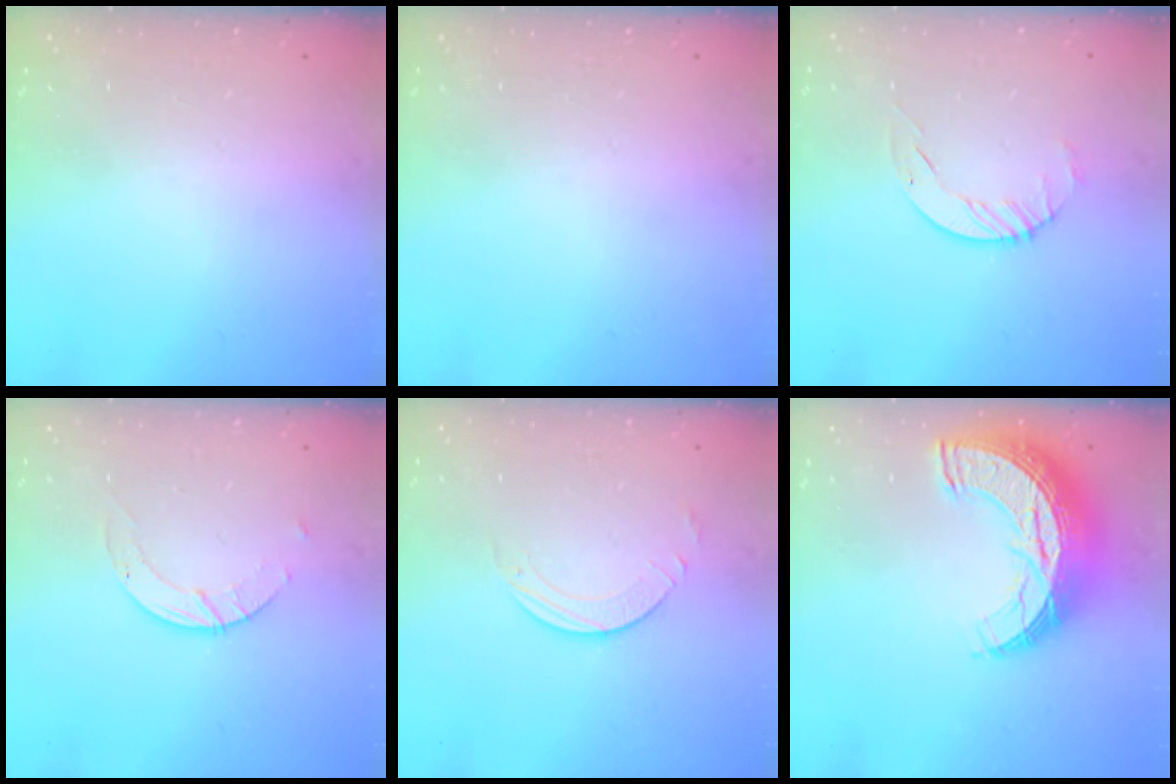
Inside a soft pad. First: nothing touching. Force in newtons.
{"total": 0.0}
{"total": 2.5, "press": 2.5, "slide": 0.3}
{"total": 3.9, "press": 3.9, "slide": 0.4}
{"total": 2.3, "press": 2.3, "slide": 0.2}
{"total": 18.5, "press": 18.5, "slide": 1.0}